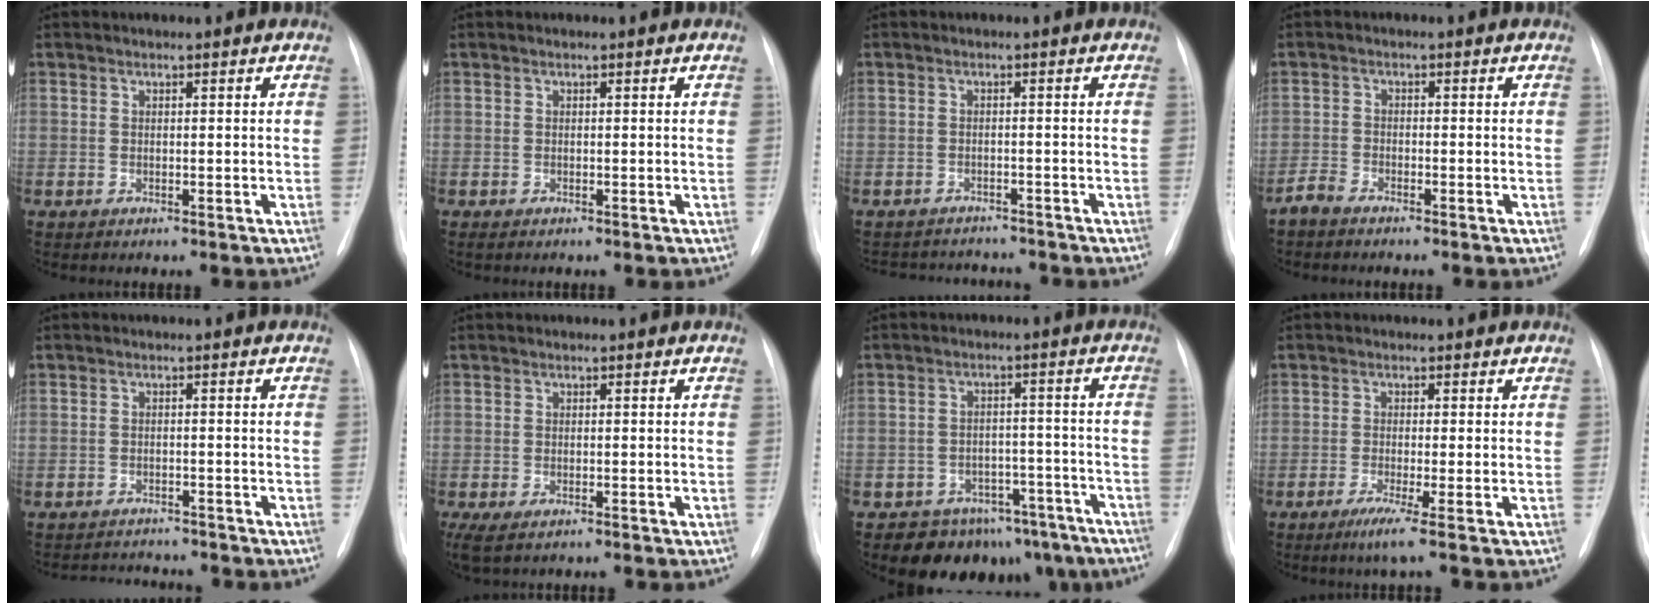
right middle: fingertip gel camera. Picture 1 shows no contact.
{"total": 0.0}
{"total": 7.1, "force": [-6.9, 1.5, 0.7], "torque": [-0.008, 0.013, -0.088]}
{"total": 2.1, "force": [-2.0, 0.3, 0.7], "torque": [-0.020, -0.004, -0.041]}
{"total": 4.6, "force": [-4.6, 0.5, 0.1], "torque": [-0.001, 0.000, -0.068]}
{"total": 4.1, "force": [-2.8, 1.4, 2.6], "torque": [-0.049, -0.014, -0.046]}
{"total": 12.6, "force": [-9.7, 7.5, 2.8], "torque": [-0.008, 0.043, -0.117]}
{"total": 3.2, "force": [-1.9, -1.0, 2.4], "torque": [-0.047, -0.012, -0.042]}